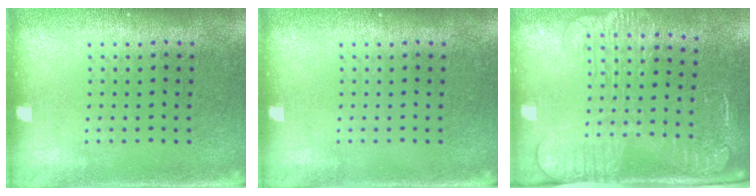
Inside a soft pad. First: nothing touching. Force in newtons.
{"total": 0.0}
{"total": 2.5, "press": 2.0, "slide": 1.4}